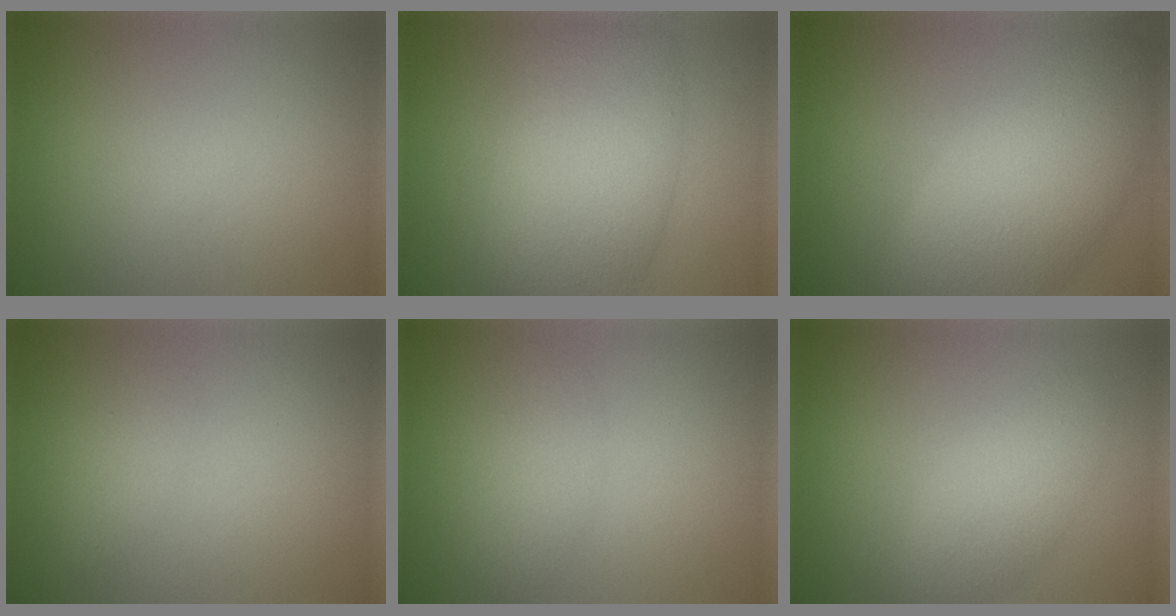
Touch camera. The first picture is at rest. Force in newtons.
{"total": 8.8, "press": 8.8, "slide": 0.5}
{"total": 8.7, "press": 8.7, "slide": 0.4}
{"total": 1.2, "press": 1.2, "slide": 0.0}
{"total": 1.8, "press": 1.8, "slide": 0.1}
{"total": 3.3, "press": 3.3, "slide": 0.3}